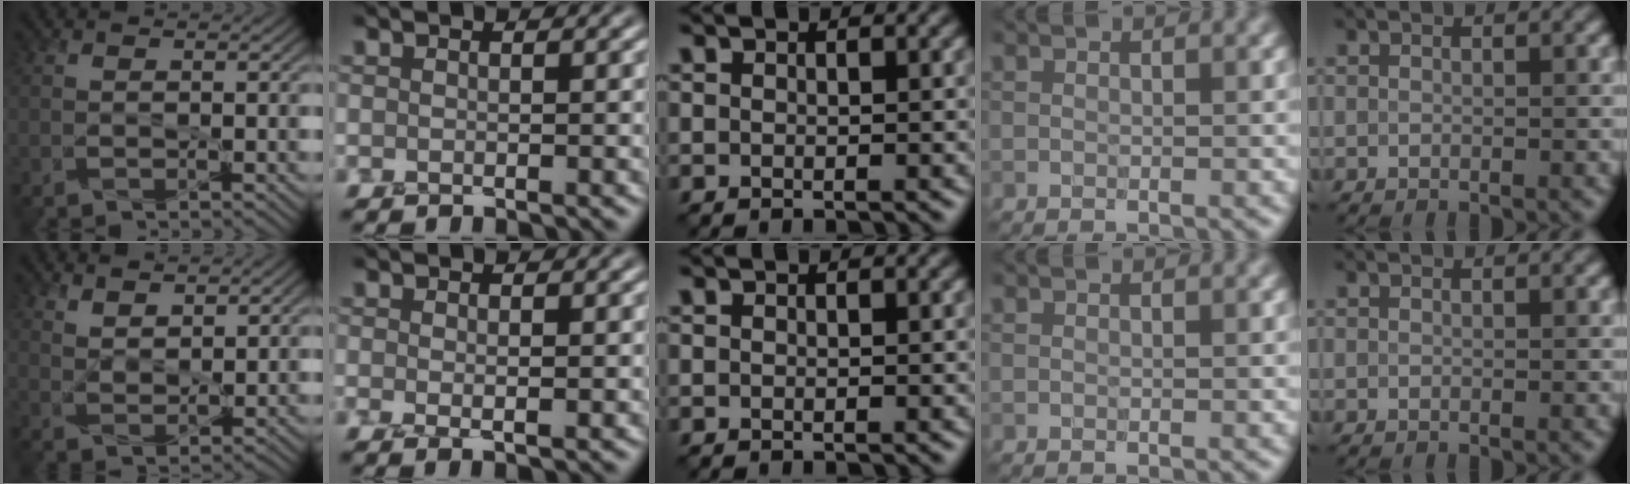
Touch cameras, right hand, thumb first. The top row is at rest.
{"thumb": {"total": 3.8, "force": [3.2, 1.3, 1.7], "torque": [-0.040, -0.008, 0.074]}, "index": {"total": 1.1, "force": [0.1, 0.3, 1.0], "torque": [-0.017, -0.005, 0.004]}}